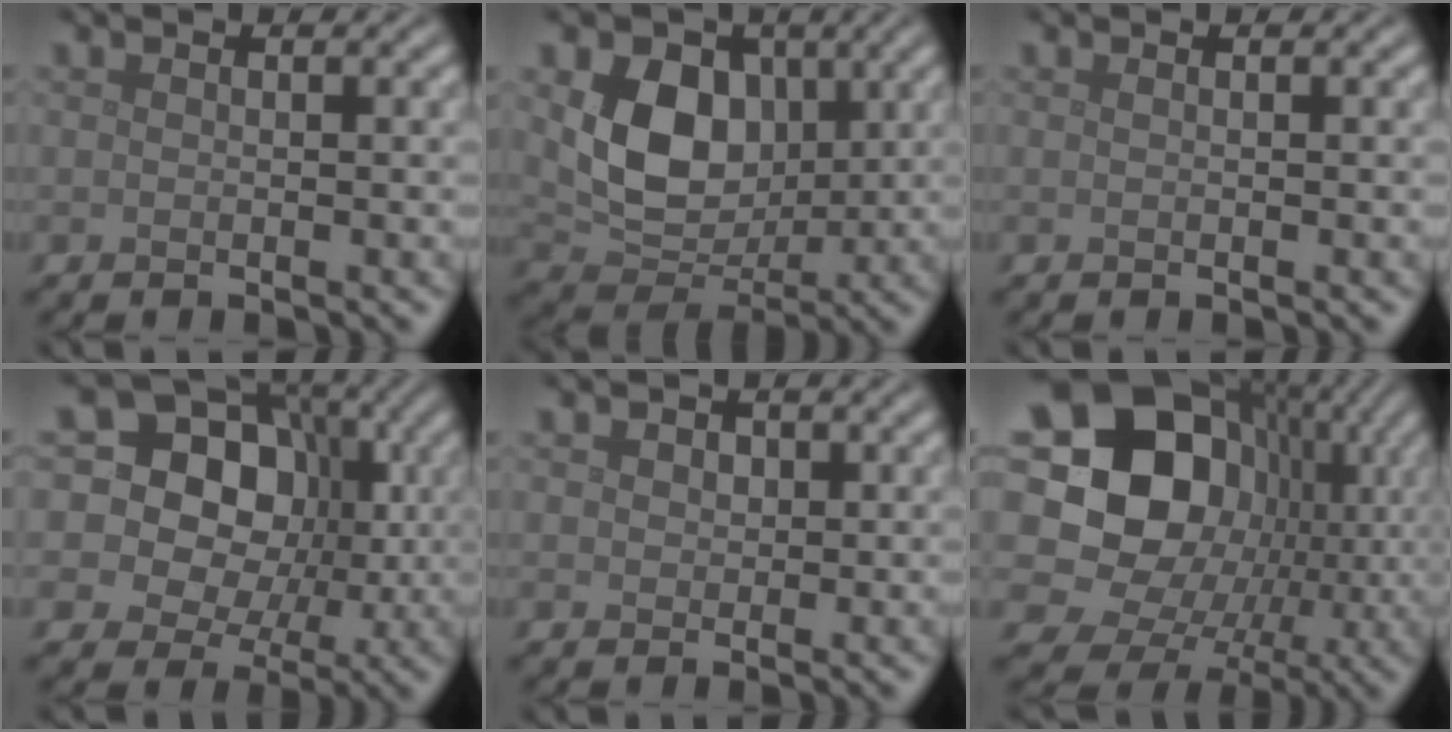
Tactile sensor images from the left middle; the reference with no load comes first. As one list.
[{"total": 8.0, "force": [1.6, 6.0, 5.1], "torque": [-0.095, -0.006, 0.027]}, {"total": 0.0}, {"total": 17.5, "force": [4.3, 14.7, 8.4], "torque": [-0.155, 0.047, 0.048]}, {"total": 2.1, "force": [0.9, 1.6, 1.0], "torque": [-0.013, 0.009, 0.003]}, {"total": 19.2, "force": [1.7, 16.8, 9.0], "torque": [-0.158, 0.011, 0.005]}]